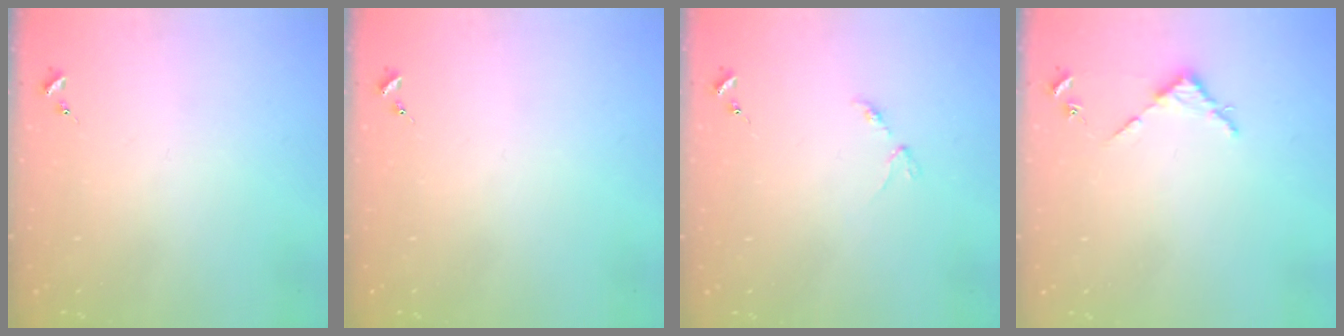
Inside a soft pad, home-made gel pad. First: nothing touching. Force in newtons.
{"total": 0.0}
{"total": 2.8, "press": 2.8, "slide": 0.5}
{"total": 2.7, "press": 2.7, "slide": 0.3}